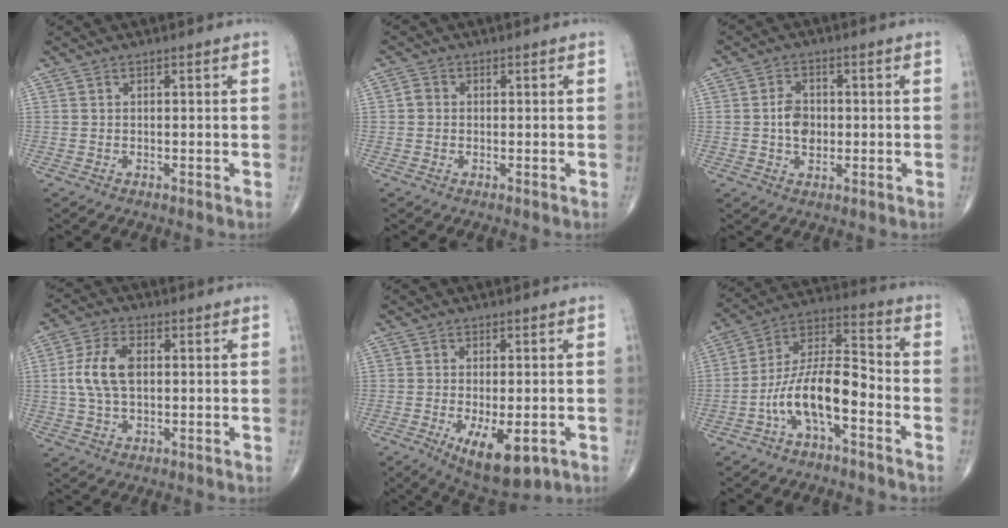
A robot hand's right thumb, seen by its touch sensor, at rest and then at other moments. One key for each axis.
{"total": 1.7, "fx": -0.1, "fy": 1.5, "fz": 0.7, "tx": -0.006, "ty": 0.004, "tz": -0.004}
{"total": 4.9, "fx": -0.2, "fy": 3.5, "fz": 3.4, "tx": -0.045, "ty": 0.003, "tz": -0.006}
{"total": 8.5, "fx": 0.8, "fy": 4.8, "fz": 6.9, "tx": -0.146, "ty": 0.010, "tz": 0.014}
{"total": 10.7, "fx": -4.1, "fy": 4.6, "fz": 8.8, "tx": -0.130, "ty": -0.009, "tz": -0.051}
{"total": 13.2, "fx": -5.2, "fy": 5.0, "fz": 11.1, "tx": -0.205, "ty": 0.067, "tz": -0.100}